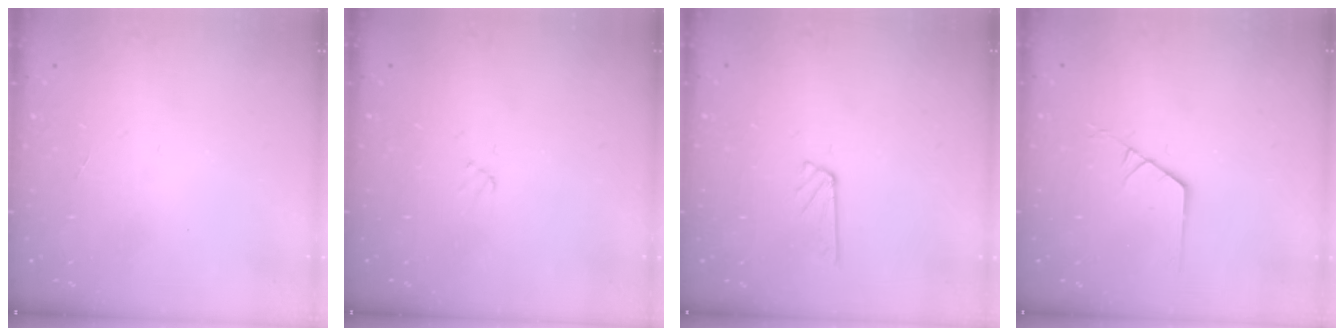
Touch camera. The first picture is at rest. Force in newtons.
{"total": 2.7, "press": 2.6, "slide": 0.4}
{"total": 5.1, "press": 5.0, "slide": 0.5}
{"total": 1.3, "press": 1.3, "slide": 0.1}